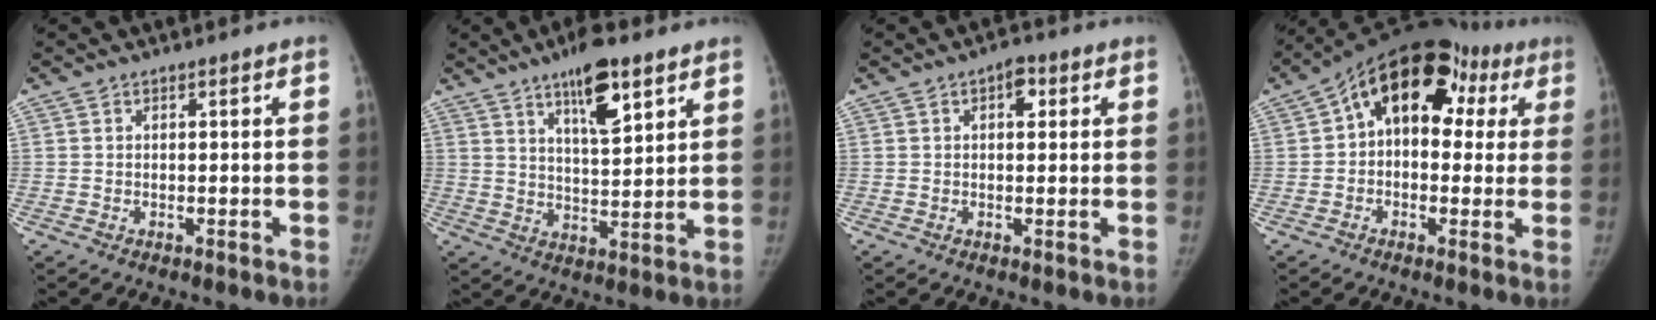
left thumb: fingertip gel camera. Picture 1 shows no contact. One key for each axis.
{"total": 11.0, "fx": 6.4, "fy": 3.4, "fz": 8.2, "tx": -0.116, "ty": -0.036, "tz": 0.107}
{"total": 3.3, "fx": 1.1, "fy": 1.9, "fz": 2.4, "tx": -0.022, "ty": 0.003, "tz": 0.011}
{"total": 17.0, "fx": 4.9, "fy": 11.2, "fz": 11.9, "tx": -0.119, "ty": 0.042, "tz": 0.060}